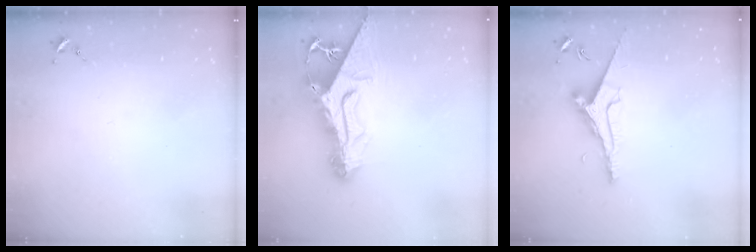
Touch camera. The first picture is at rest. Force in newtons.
{"total": 17.6, "press": 17.5, "slide": 1.7}
{"total": 9.5, "press": 9.5, "slide": 0.9}